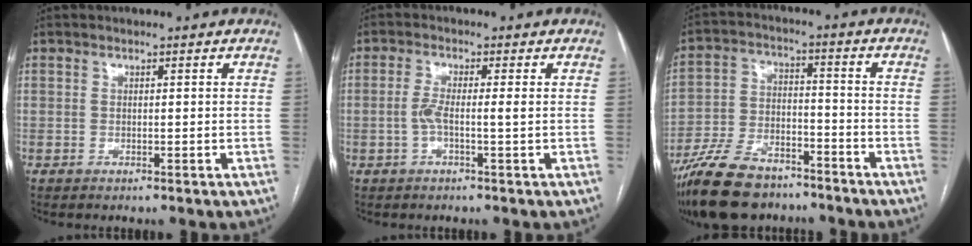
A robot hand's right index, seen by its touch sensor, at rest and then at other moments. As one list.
[{"total": 3.1, "force": [-0.5, 0.2, 3.0], "torque": [-0.064, 0.007, -0.010]}, {"total": 15.1, "force": [-11.8, 6.1, 7.2], "torque": [-0.145, -0.003, -0.204]}]